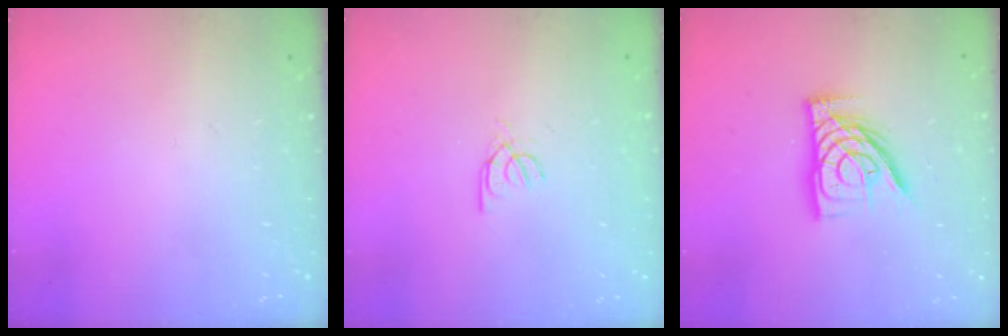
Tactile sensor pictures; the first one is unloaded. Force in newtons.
{"total": 3.6, "press": 3.5, "slide": 0.4}
{"total": 13.3, "press": 13.2, "slide": 1.5}